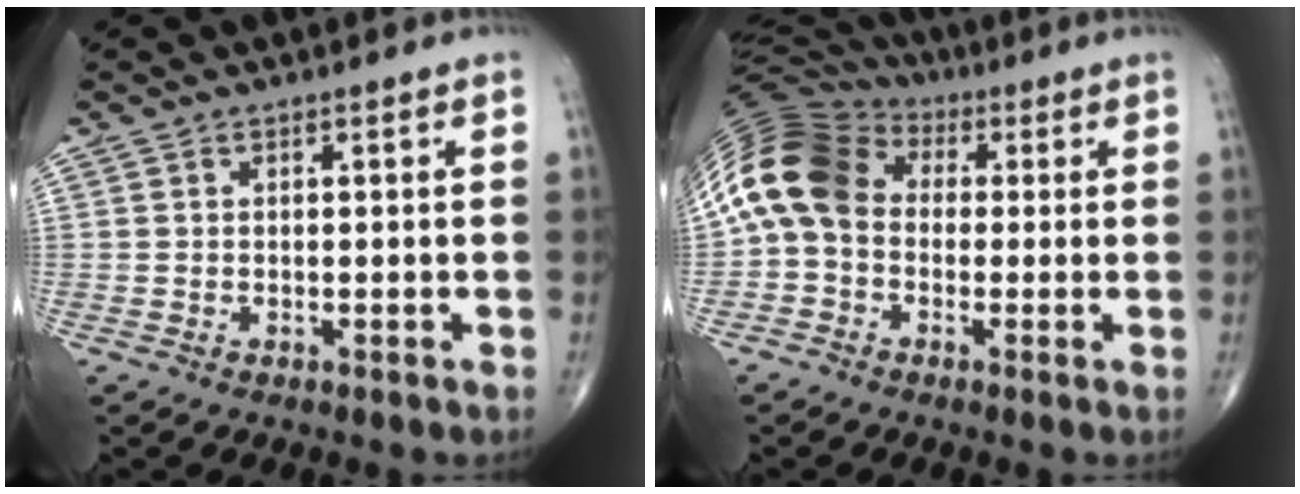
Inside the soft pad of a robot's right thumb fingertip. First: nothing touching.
{"total": 13.7, "force": [0.4, 10.4, 8.8], "torque": [-0.175, 0.038, -0.005]}